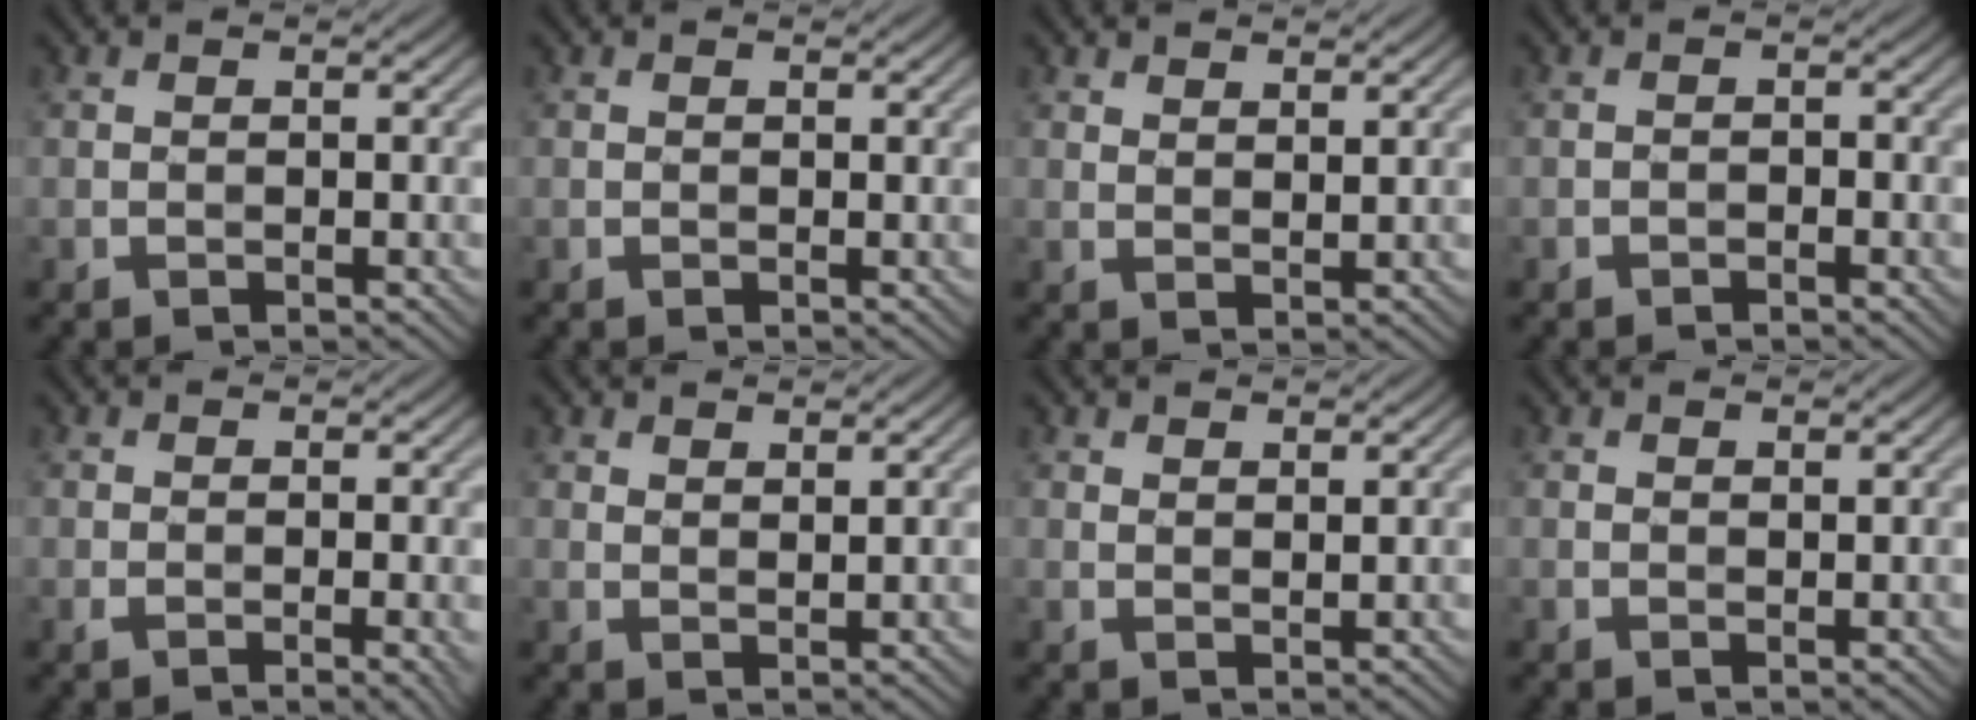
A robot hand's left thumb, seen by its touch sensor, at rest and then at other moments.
{"total": 0.7, "force": [0.4, 0.3, 0.4], "torque": [-0.005, 0.002, 0.011]}
{"total": 2.8, "force": [2.3, 0.9, 1.4], "torque": [-0.023, -0.002, 0.045]}
{"total": 1.0, "force": [-1.0, 0.0, 0.0], "torque": [0.004, 0.001, -0.018]}
{"total": 2.4, "force": [0.3, 0.7, 2.3], "torque": [-0.035, 0.004, 0.003]}
{"total": 2.8, "force": [2.3, 0.9, 1.4], "torque": [-0.022, -0.002, 0.044]}
{"total": 2.4, "force": [1.9, 0.7, 1.2], "torque": [-0.018, -0.002, 0.038]}
{"total": 1.5, "force": [1.1, 0.6, 0.8], "torque": [-0.009, 0.000, 0.026]}